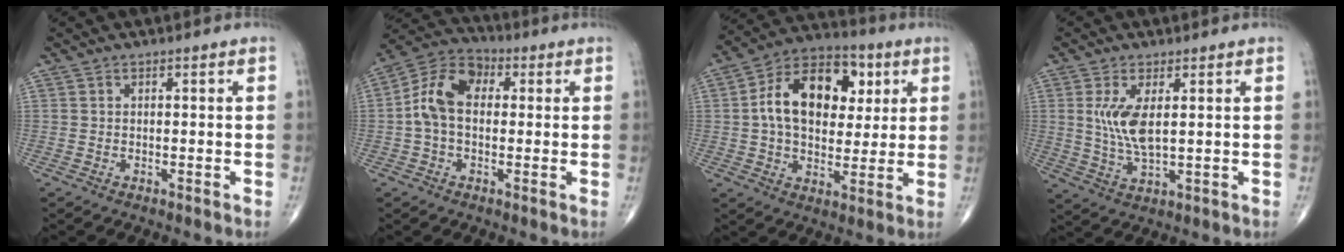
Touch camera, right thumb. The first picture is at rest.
{"total": 10.4, "force": [0.6, 7.0, 7.7], "torque": [-0.142, 0.032, 0.000]}
{"total": 17.7, "force": [3.6, 11.6, 12.8], "torque": [-0.173, 0.012, 0.053]}
{"total": 7.1, "force": [1.4, 2.7, 6.4], "torque": [-0.138, -0.016, 0.036]}